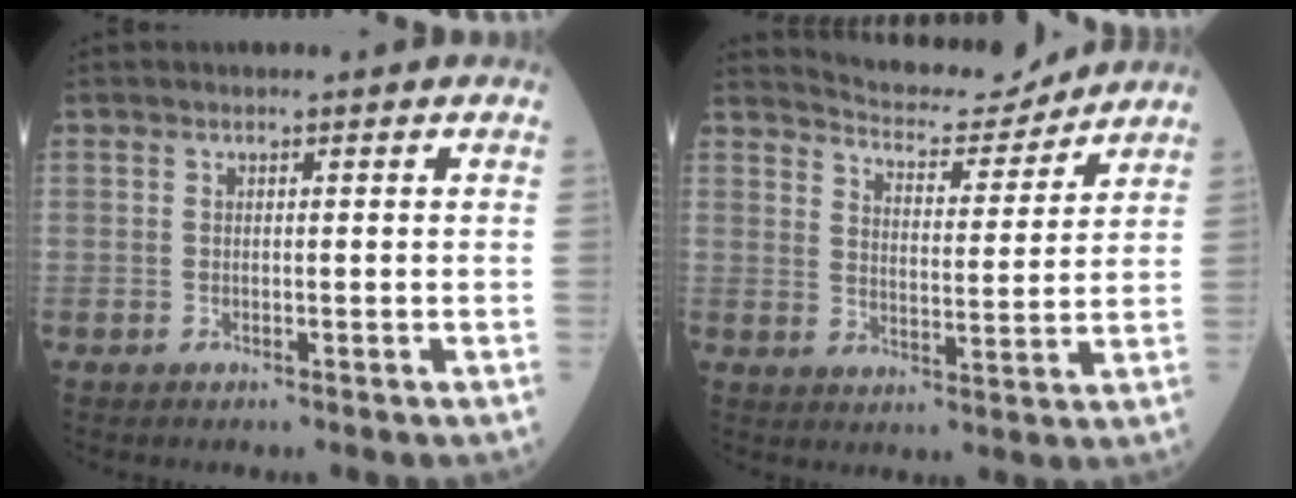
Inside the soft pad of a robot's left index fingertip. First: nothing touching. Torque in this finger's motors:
{"motor_torque": [0.61, -0.80, 0.08, -0.01]}